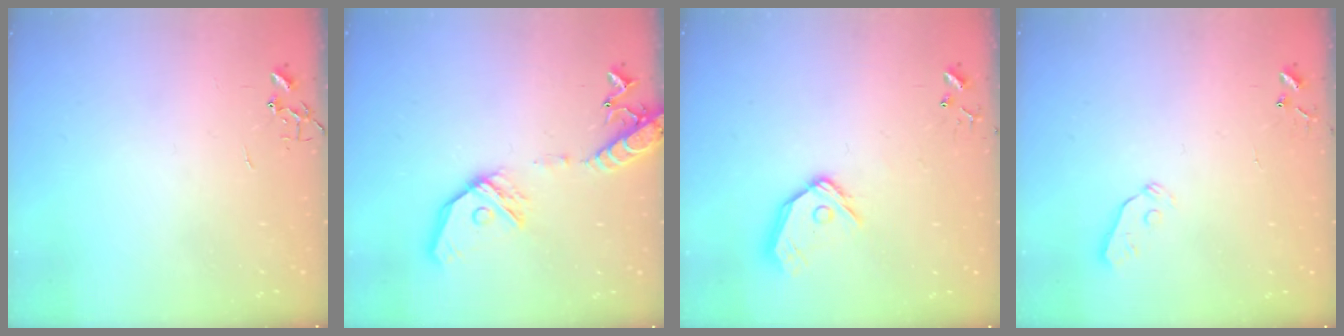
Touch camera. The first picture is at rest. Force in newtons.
{"total": 16.3, "press": 16.0, "slide": 3.2}
{"total": 12.7, "press": 12.5, "slide": 2.0}
{"total": 3.2, "press": 3.1, "slide": 0.6}